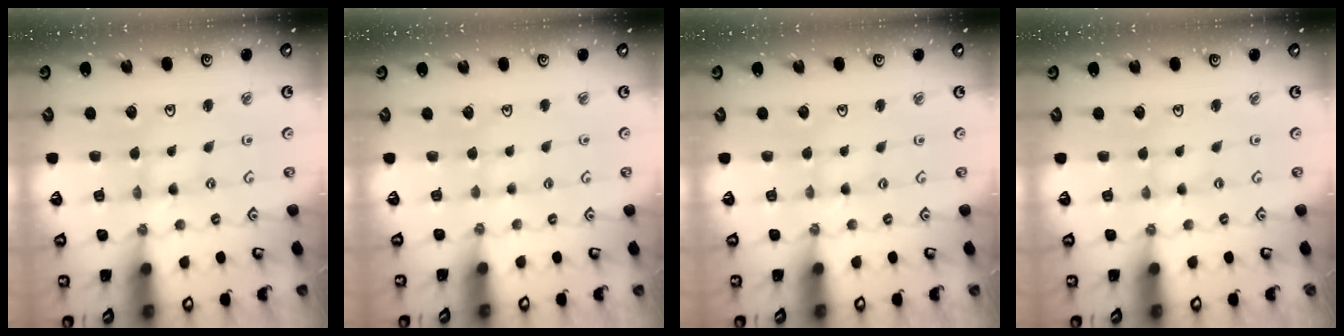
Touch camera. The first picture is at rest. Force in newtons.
{"total": 2.3, "press": 2.3, "slide": 0.3}
{"total": 0.6, "press": 0.5, "slide": 0.2}
{"total": 0.0}